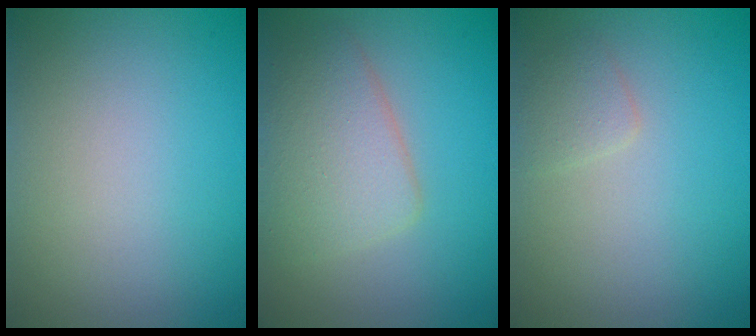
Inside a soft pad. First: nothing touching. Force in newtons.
{"total": 4.6, "press": 4.6, "slide": 0.4}
{"total": 1.3, "press": 1.3, "slide": 0.1}